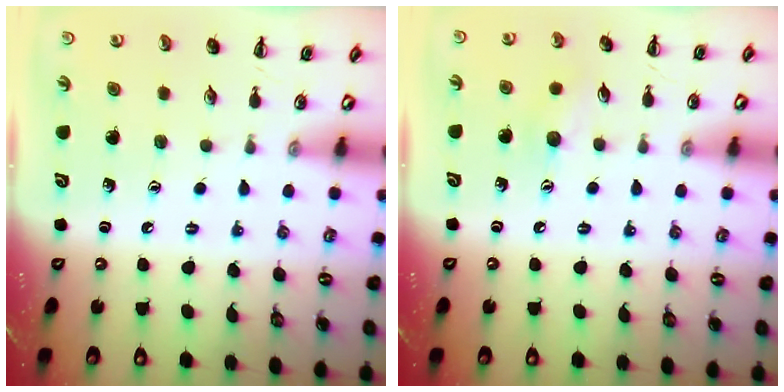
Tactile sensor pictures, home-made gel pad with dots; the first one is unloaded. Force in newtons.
{"total": 6.7, "press": 6.5, "slide": 1.7}